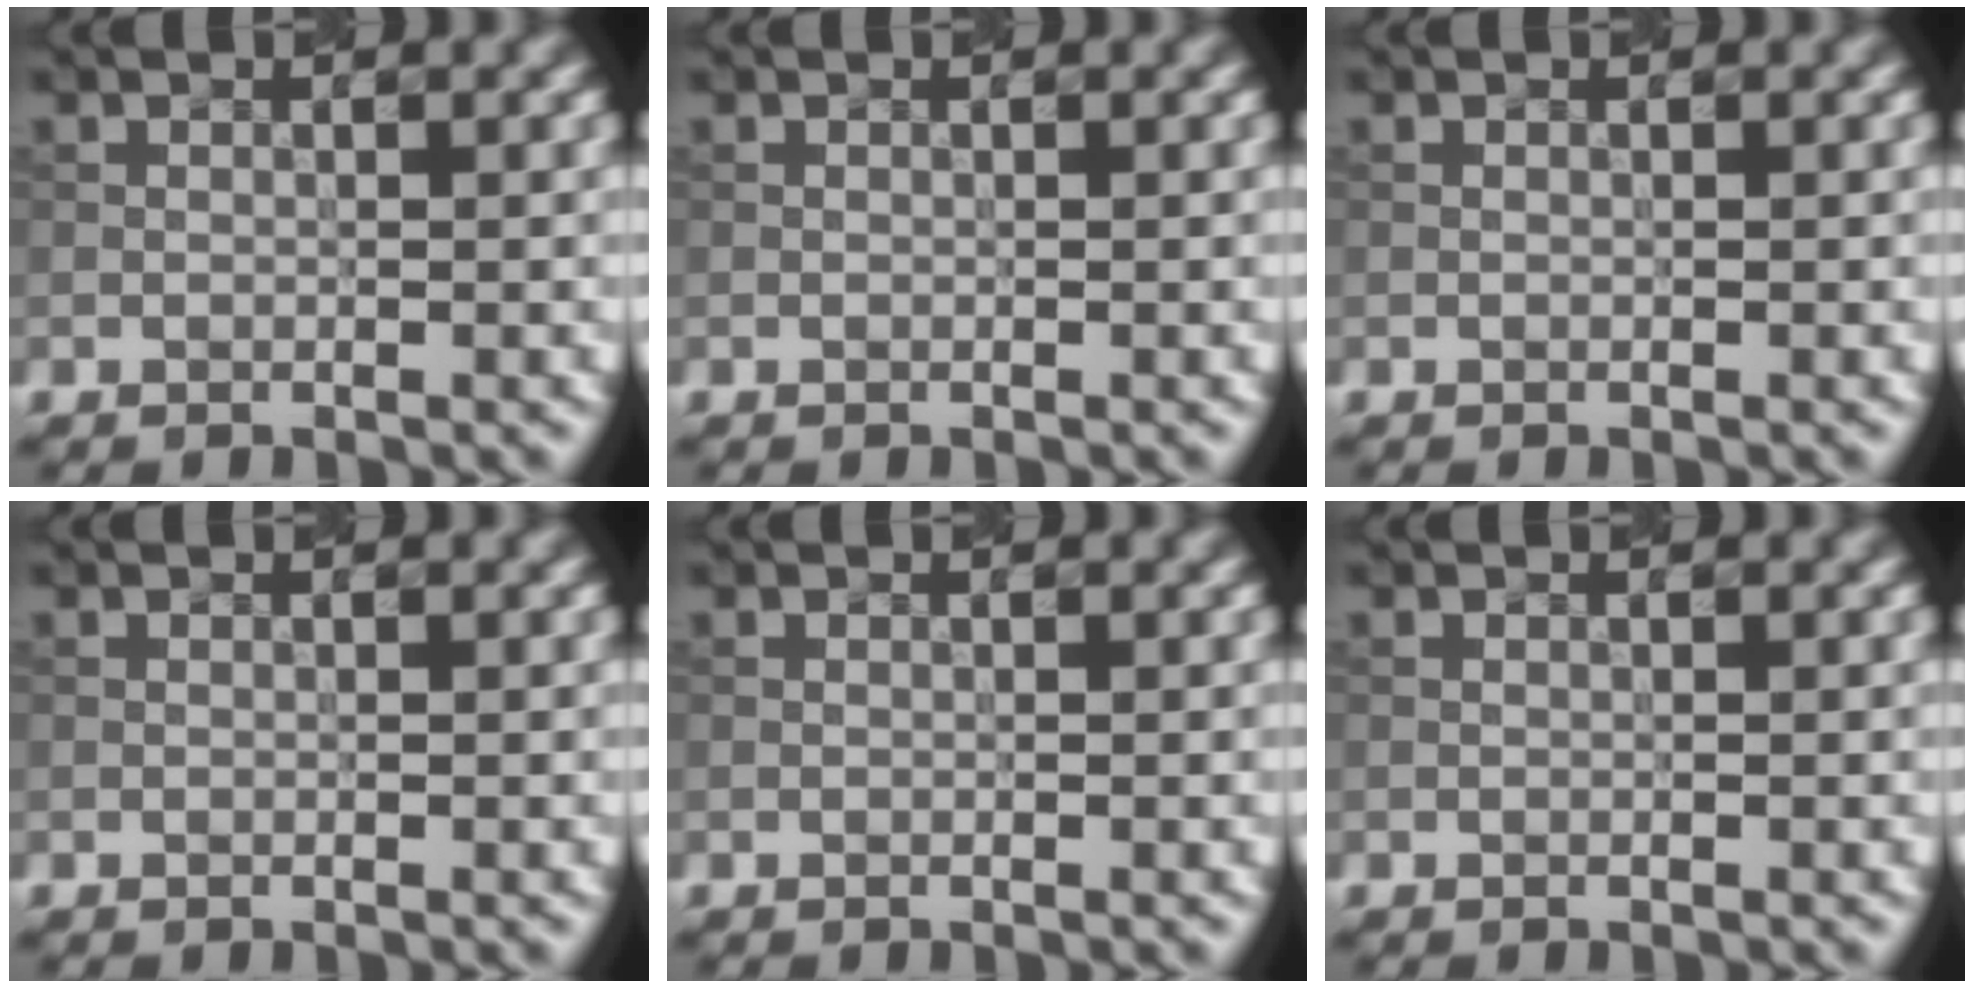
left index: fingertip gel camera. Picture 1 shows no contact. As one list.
[{"total": 0.0}, {"total": 0.0}, {"total": 0.0}, {"total": 0.0}, {"total": 0.0}]